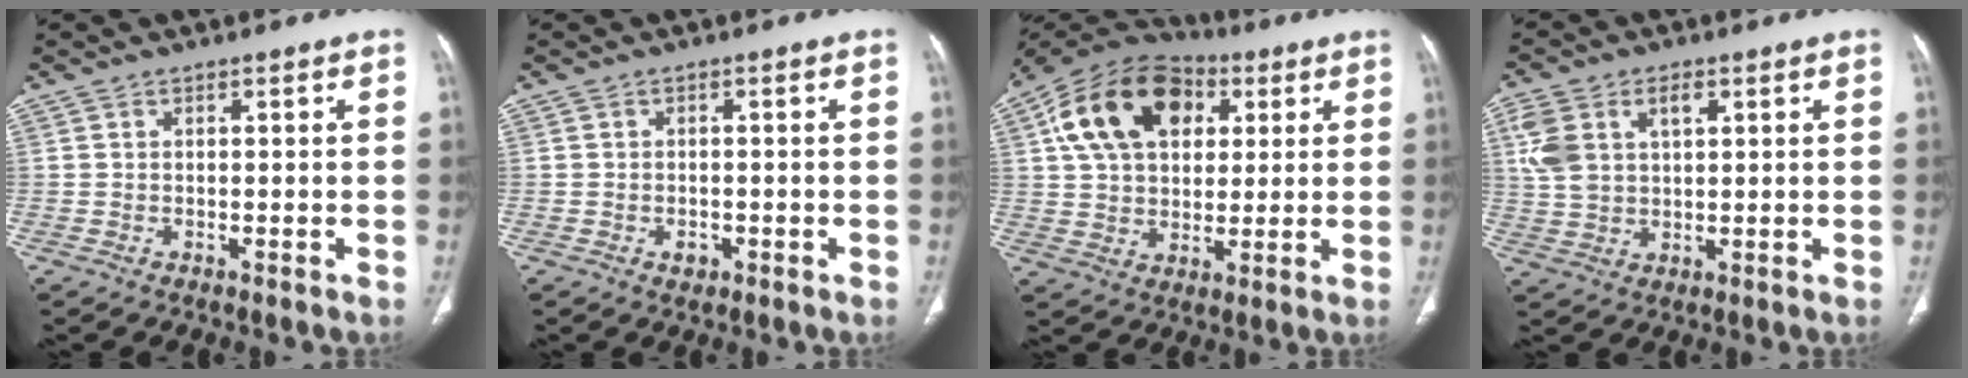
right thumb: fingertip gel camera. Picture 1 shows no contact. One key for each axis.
{"total": 1.9, "fx": -0.8, "fy": 1.4, "fz": 1.0, "tx": -0.009, "ty": 0.003, "tz": -0.007}
{"total": 19.5, "fx": 6.4, "fy": 13.0, "fz": 13.0, "tx": -0.216, "ty": 0.009, "tz": 0.100}
{"total": 10.0, "fx": 3.4, "fy": 5.9, "fz": 7.4, "tx": -0.157, "ty": 0.007, "tz": 0.071}